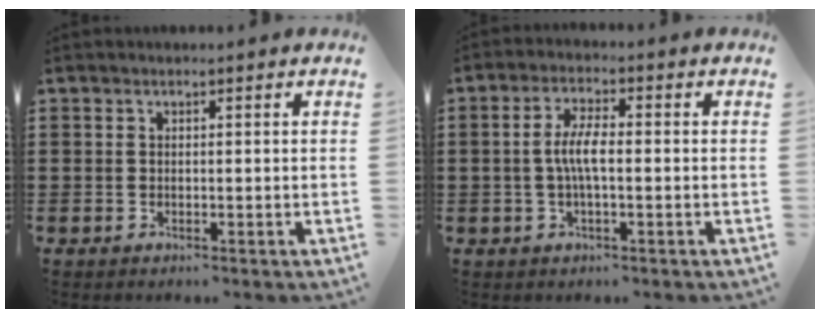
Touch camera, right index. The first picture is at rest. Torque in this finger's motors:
{"motor_torque": [0.22, -0.10, 0.15, 0.11]}